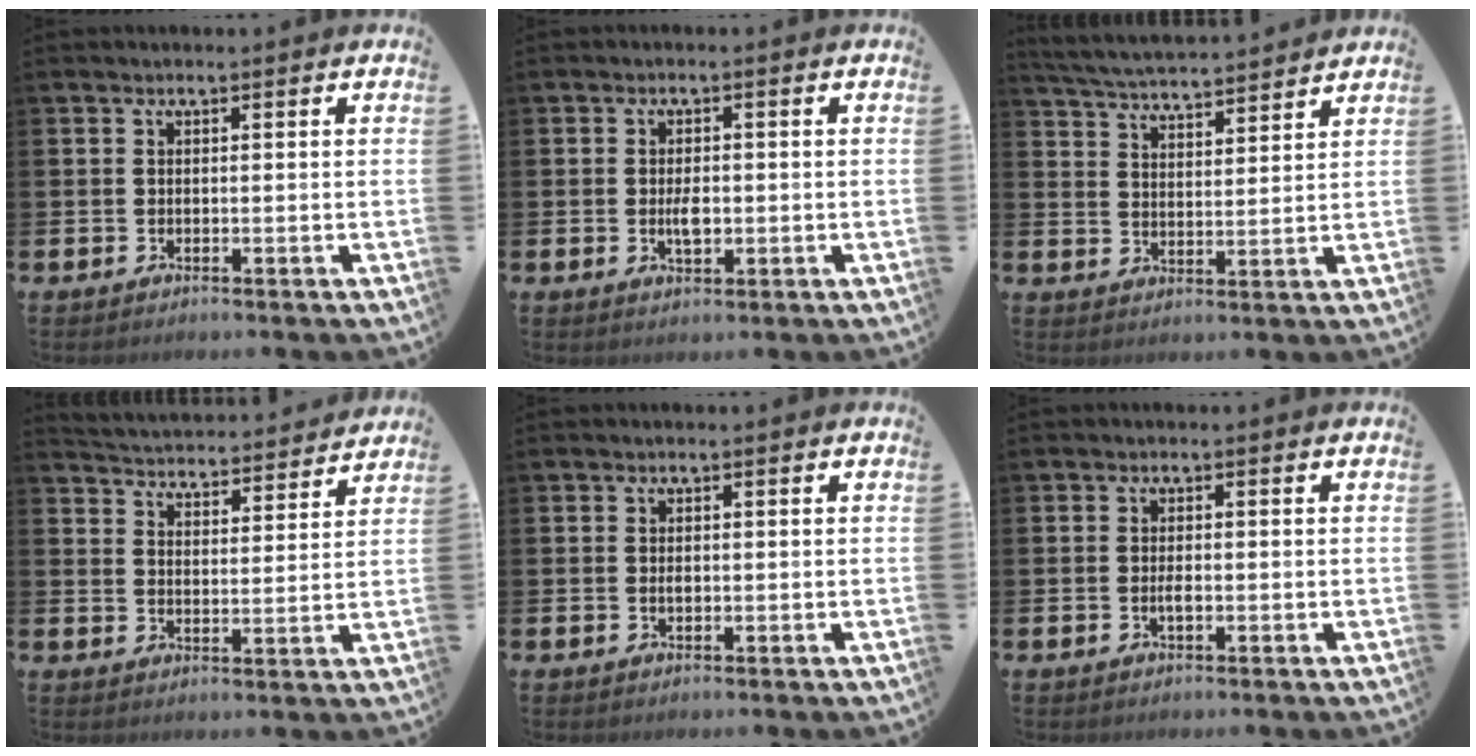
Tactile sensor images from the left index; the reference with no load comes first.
{"total": 2.5, "force": [-0.2, 1.3, 2.2], "torque": [-0.028, -0.004, -0.007]}
{"total": 5.2, "force": [5.1, 0.0, 0.6], "torque": [-0.031, -0.036, 0.090]}
{"total": 4.8, "force": [4.7, 0.4, -0.1], "torque": [-0.012, -0.044, 0.080]}
{"total": 0.9, "force": [0.0, 0.5, 0.7], "torque": [-0.008, 0.000, -0.002]}
{"total": 1.3, "force": [-0.3, 0.5, 1.2], "torque": [-0.016, -0.003, -0.006]}